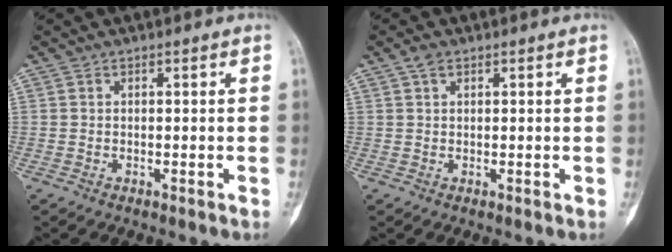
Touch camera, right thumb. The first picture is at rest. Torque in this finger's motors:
{"motor_torque": [-0.07, 0.07, 0.03, -0.03, 0.03]}